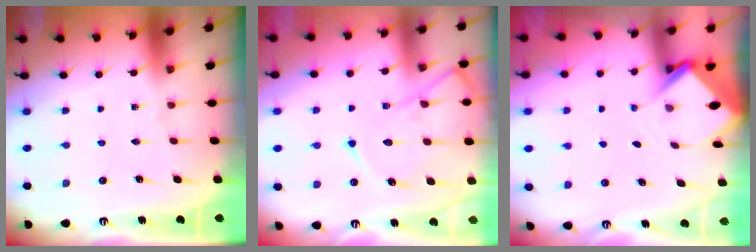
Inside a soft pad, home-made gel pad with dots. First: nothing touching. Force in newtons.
{"total": 13.4, "press": 13.4, "slide": 1.4}
{"total": 3.2, "press": 3.2, "slide": 0.2}